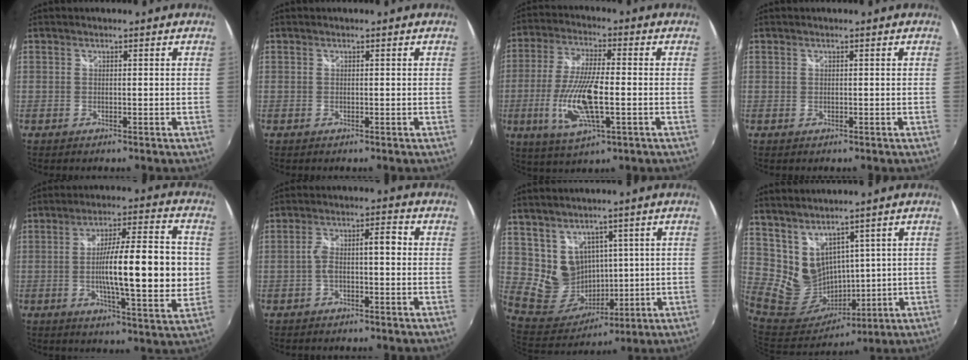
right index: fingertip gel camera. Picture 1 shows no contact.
{"total": 0.0}
{"total": 13.5, "force": [-2.8, 4.1, 12.6], "torque": [-0.260, -0.014, -0.053]}
{"total": 0.0}
{"total": 17.2, "force": [-0.7, 2.9, 16.9], "torque": [-0.269, -0.002, -0.012]}
{"total": 5.3, "force": [-1.1, 1.8, 4.8], "torque": [-0.091, 0.015, -0.016]}
{"total": 10.5, "force": [4.6, 9.0, 2.9], "torque": [-0.067, 0.000, 0.114]}
{"total": 12.2, "force": [7.5, 8.5, 4.7], "torque": [-0.114, -0.007, 0.181]}